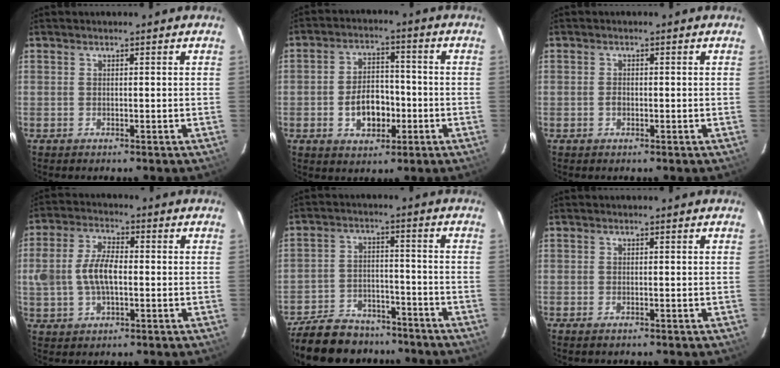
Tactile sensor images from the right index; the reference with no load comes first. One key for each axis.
{"total": 8.5, "fx": -2.5, "fy": 5.6, "fz": 5.9, "tx": -0.113, "ty": 0.019, "tz": -0.030}
{"total": 1.2, "fx": -0.3, "fy": 0.9, "fz": 0.7, "tx": -0.013, "ty": 0.002, "tz": -0.007}
{"total": 9.0, "fx": -0.7, "fy": 4.9, "fz": 7.5, "tx": -0.152, "ty": 0.011, "tz": -0.010}
{"total": 17.9, "fx": -14.8, "fy": 7.8, "fz": 6.3, "tx": -0.163, "ty": 0.013, "tz": -0.216}
{"total": 1.0, "fx": -0.7, "fy": 0.4, "fz": 0.6, "tx": -0.011, "ty": -0.003, "tz": -0.013}